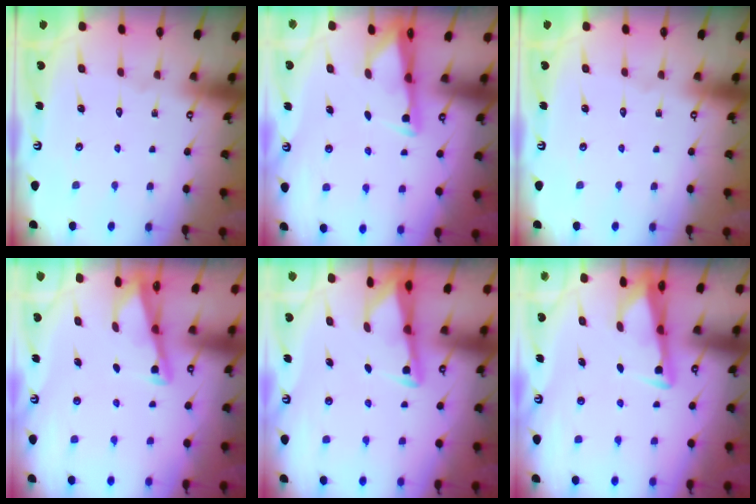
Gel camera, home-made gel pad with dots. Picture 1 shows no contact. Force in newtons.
{"total": 2.9, "press": 2.9, "slide": 0.4}
{"total": 0.0}
{"total": 2.8, "press": 2.8, "slide": 0.3}
{"total": 3.3, "press": 3.3, "slide": 0.4}
{"total": 3.5, "press": 3.5, "slide": 0.3}